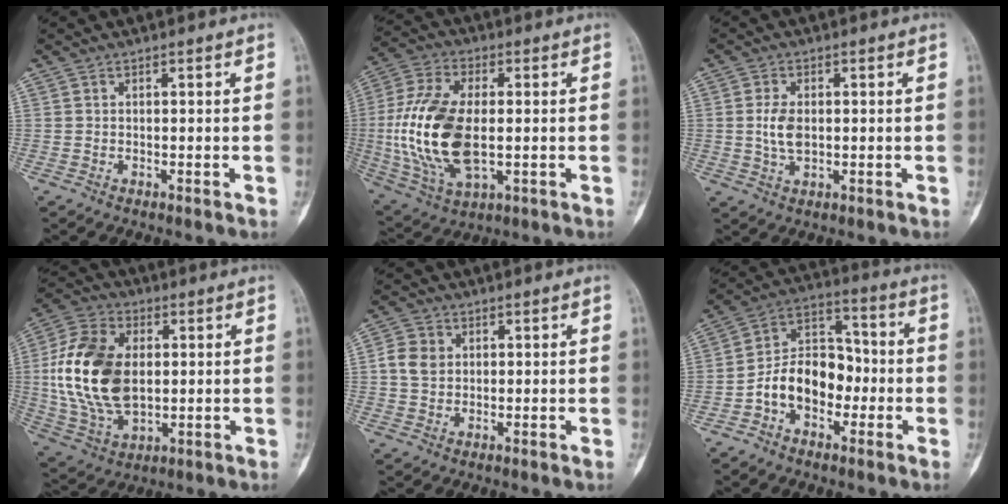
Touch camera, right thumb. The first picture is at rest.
{"total": 19.2, "force": [-0.8, 10.1, 16.3], "torque": [-0.345, -0.004, -0.007]}
{"total": 4.8, "force": [0.2, 2.9, 3.9], "torque": [-0.077, -0.002, 0.006]}
{"total": 19.9, "force": [1.4, 12.5, 15.4], "torque": [-0.301, -0.003, 0.034]}
{"total": 5.0, "force": [0.8, 4.2, 2.6], "torque": [-0.040, 0.004, 0.013]}
{"total": 12.9, "force": [-3.4, 9.1, 8.5], "torque": [-0.114, 0.050, -0.069]}